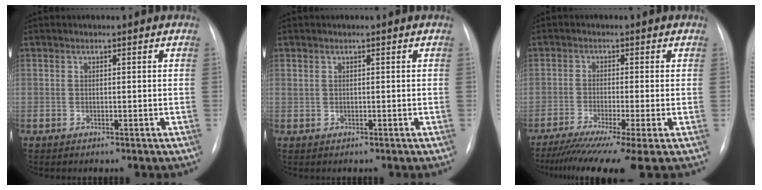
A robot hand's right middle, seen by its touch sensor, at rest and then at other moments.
{"total": 0.6, "force": [0.5, 0.1, 0.3], "torque": [-0.009, 0.005, 0.011]}
{"total": 11.3, "force": [-8.3, -0.7, 7.6], "torque": [-0.120, -0.034, -0.132]}